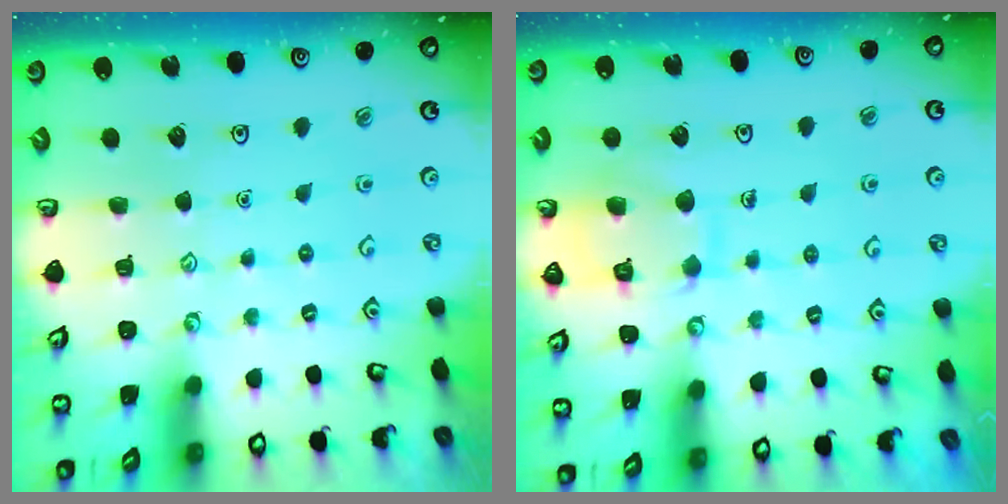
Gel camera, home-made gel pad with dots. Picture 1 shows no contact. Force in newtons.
{"total": 11.0, "press": 11.0, "slide": 0.9}